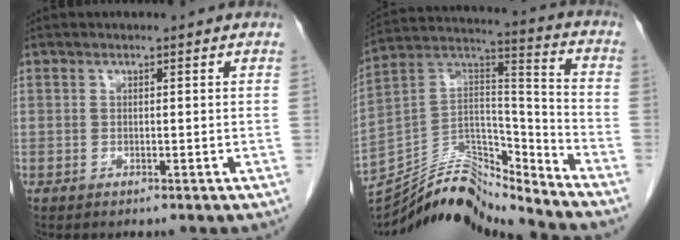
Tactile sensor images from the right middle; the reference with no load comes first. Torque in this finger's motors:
{"motor_torque": [-0.39, -0.28, -0.11, -0.01]}